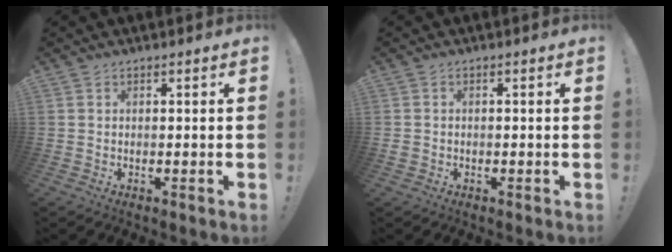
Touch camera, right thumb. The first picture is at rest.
{"total": 1.0, "force": [-0.2, 1.0, 0.3], "torque": [-0.012, 0.006, -0.001]}